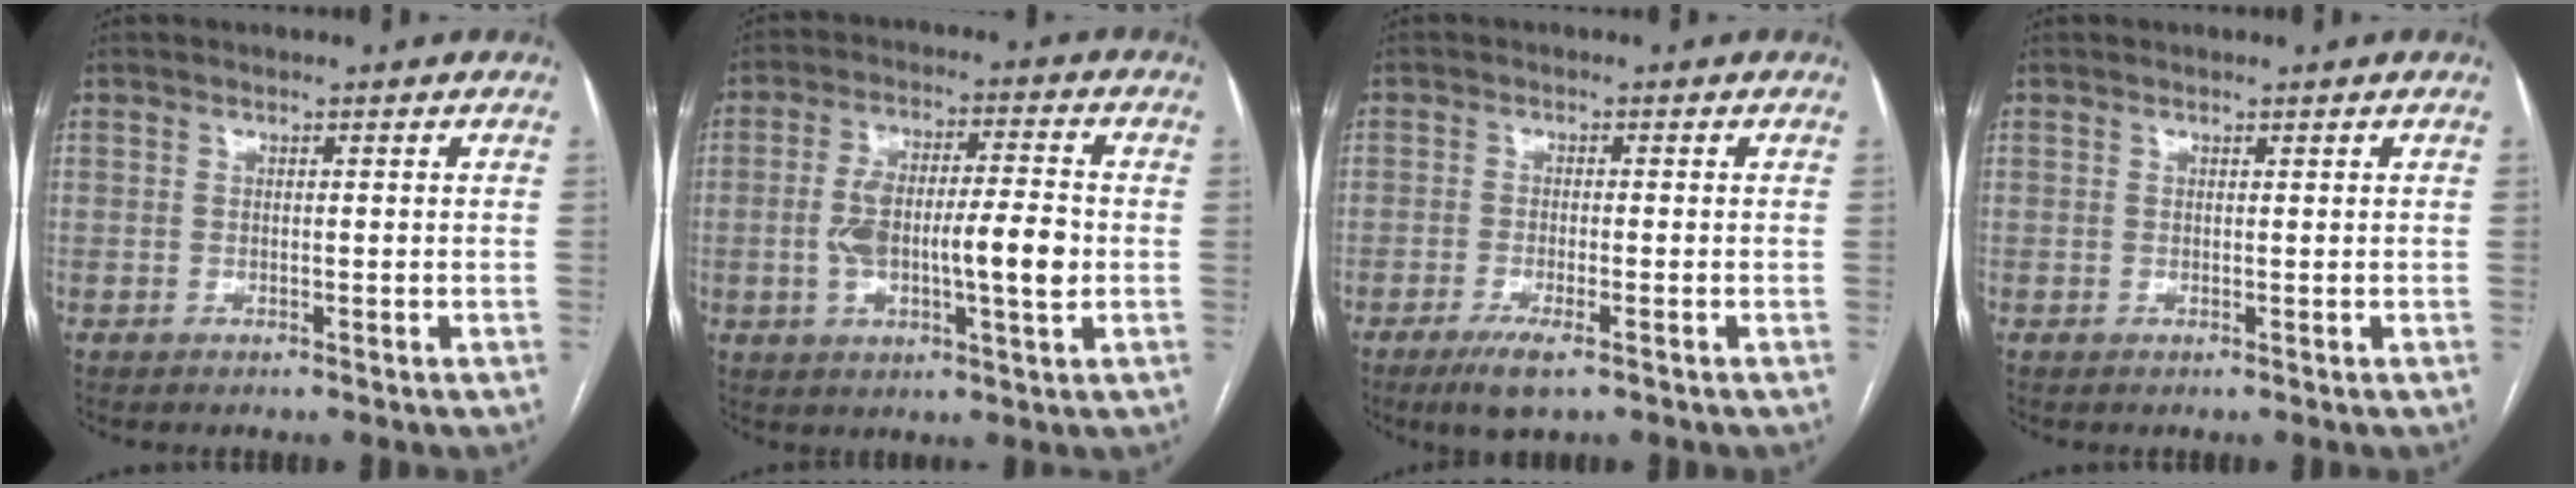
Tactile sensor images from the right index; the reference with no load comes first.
{"total": 12.1, "force": [-1.4, 2.9, 11.6], "torque": [-0.208, 0.015, -0.021]}
{"total": 4.7, "force": [-2.9, 0.8, 3.6], "torque": [-0.069, -0.010, -0.048]}
{"total": 0.0}